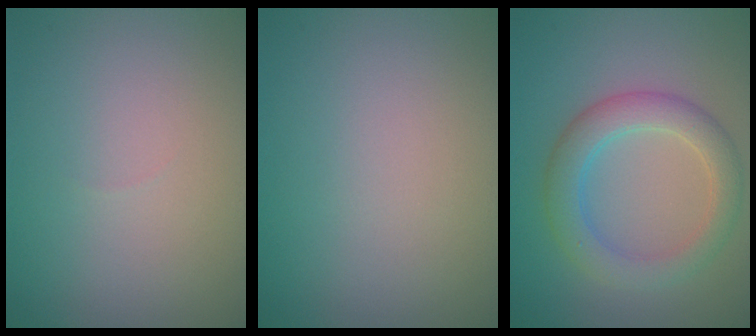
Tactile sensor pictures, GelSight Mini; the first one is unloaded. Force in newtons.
{"total": 0.0}
{"total": 4.1, "press": 4.1, "slide": 0.3}